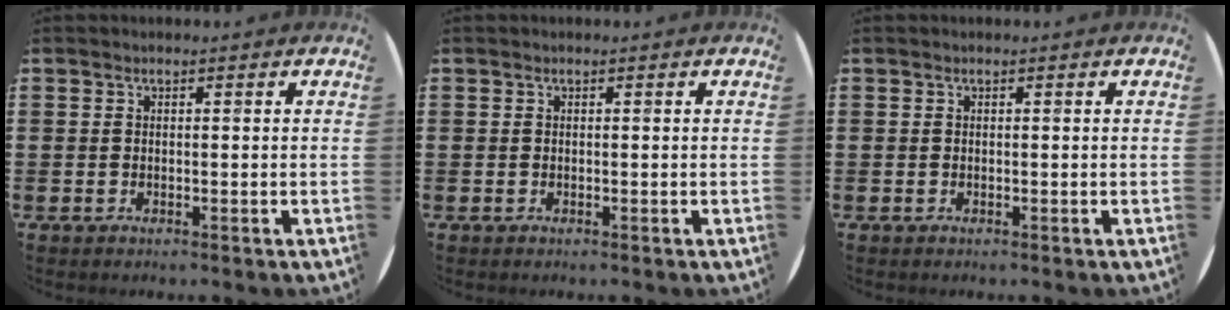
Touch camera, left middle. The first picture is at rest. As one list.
[{"total": 0.0}, {"total": 0.0}]